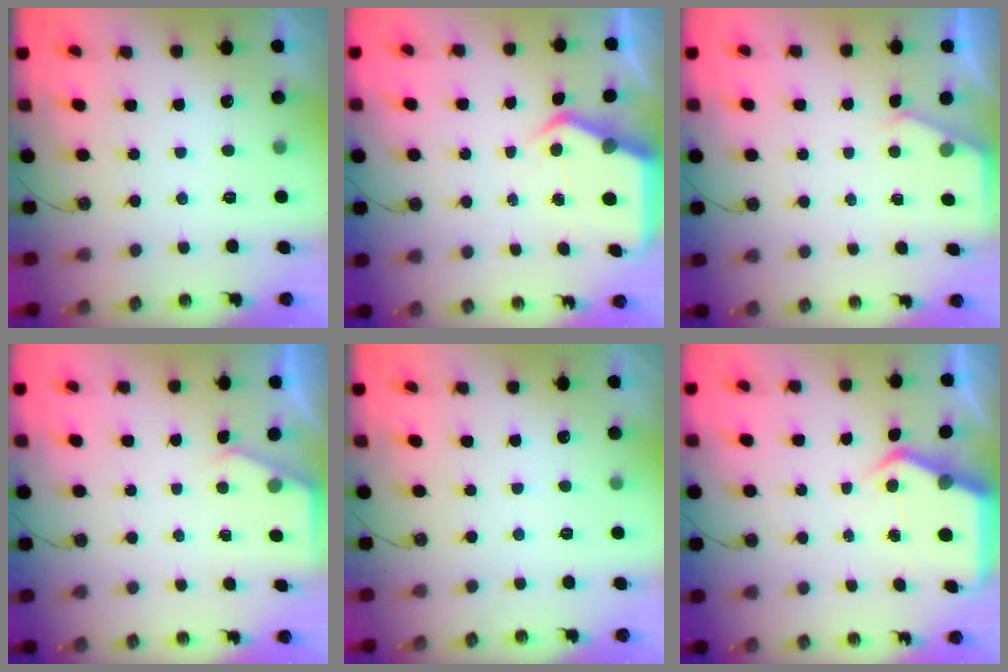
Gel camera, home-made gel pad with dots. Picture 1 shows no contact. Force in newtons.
{"total": 5.5, "press": 5.4, "slide": 0.4}
{"total": 2.4, "press": 2.4, "slide": 0.4}
{"total": 2.4, "press": 2.4, "slide": 0.4}
{"total": 1.8, "press": 1.7, "slide": 0.3}
{"total": 5.5, "press": 5.4, "slide": 0.4}